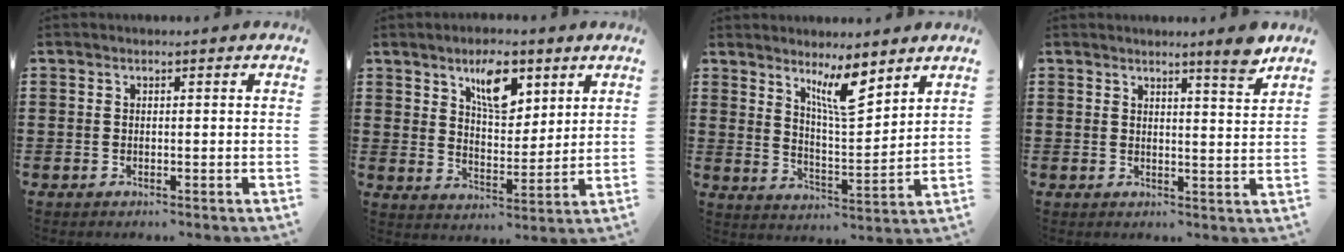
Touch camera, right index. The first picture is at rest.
{"total": 8.0, "force": [4.6, 3.7, 5.4], "torque": [-0.089, -0.003, 0.075]}
{"total": 7.7, "force": [5.7, 1.6, 5.0], "torque": [-0.096, -0.021, 0.098]}
{"total": 4.4, "force": [3.7, -0.6, 2.2], "torque": [-0.046, -0.011, 0.063]}